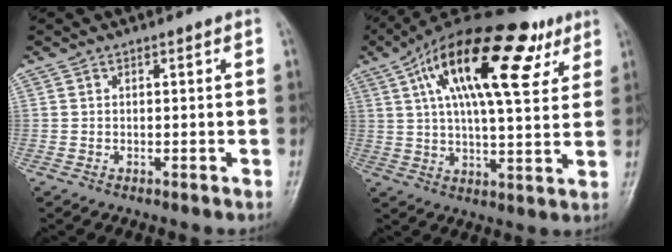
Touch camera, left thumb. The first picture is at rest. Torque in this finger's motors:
{"motor_torque": [0.69, 1.02, 2.08, -0.70, 0.59]}